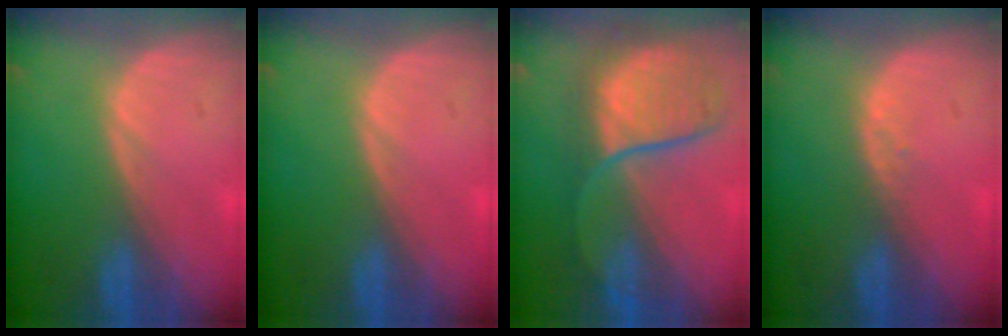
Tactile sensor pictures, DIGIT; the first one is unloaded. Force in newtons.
{"total": 0.0}
{"total": 9.1, "press": 8.7, "slide": 2.7}
{"total": 1.1, "press": 0.8, "slide": 0.7}